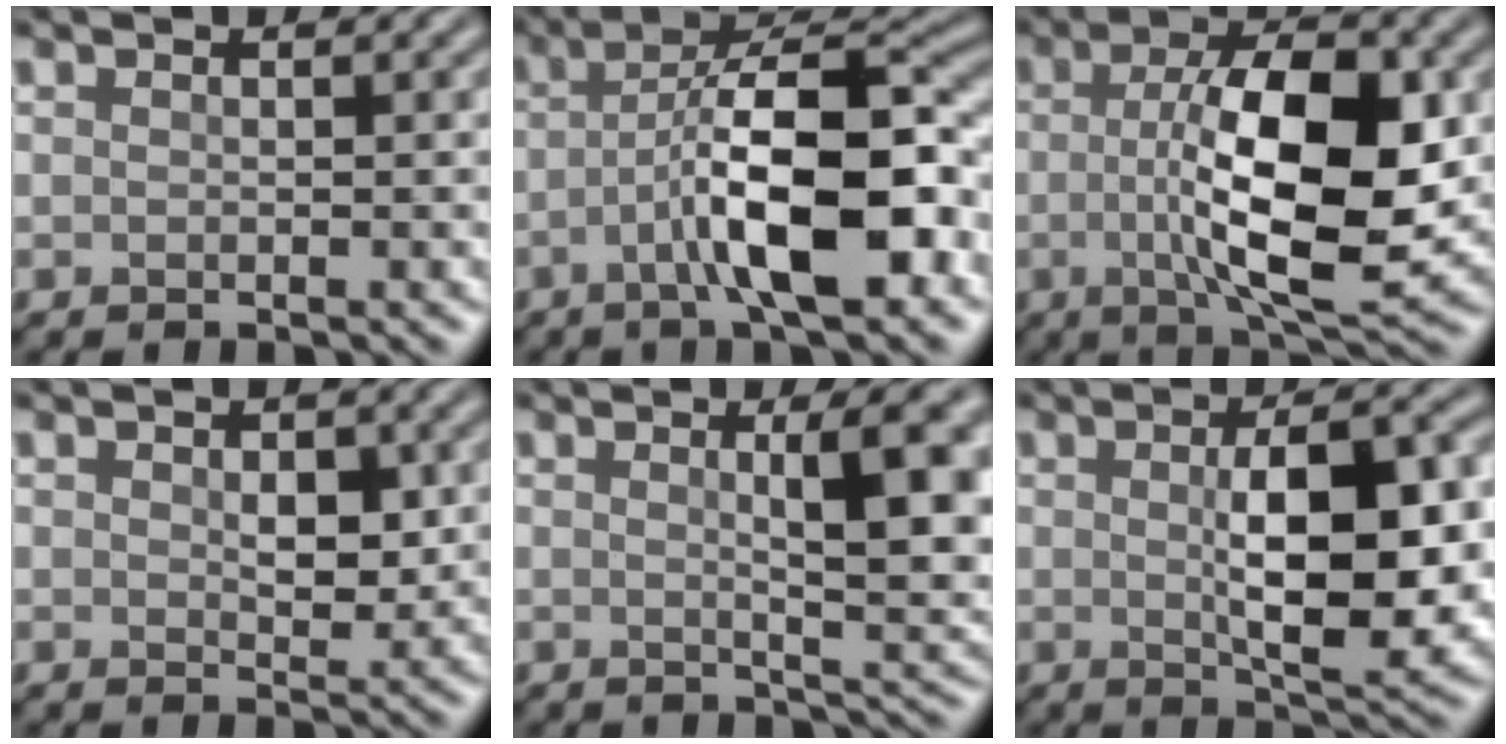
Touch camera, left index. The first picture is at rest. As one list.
[{"total": 9.8, "force": [-2.6, 2.7, 9.0], "torque": [-0.136, 0.017, -0.047]}, {"total": 10.5, "force": [-0.2, 3.6, 9.8], "torque": [-0.156, -0.001, -0.005]}, {"total": 2.4, "force": [0.4, 1.4, 1.9], "torque": [-0.026, -0.005, 0.009]}, {"total": 7.4, "force": [1.4, 1.8, 7.1], "torque": [-0.079, 0.003, 0.021]}, {"total": 8.5, "force": [0.1, 3.0, 7.9], "torque": [-0.119, -0.002, 0.004]}]